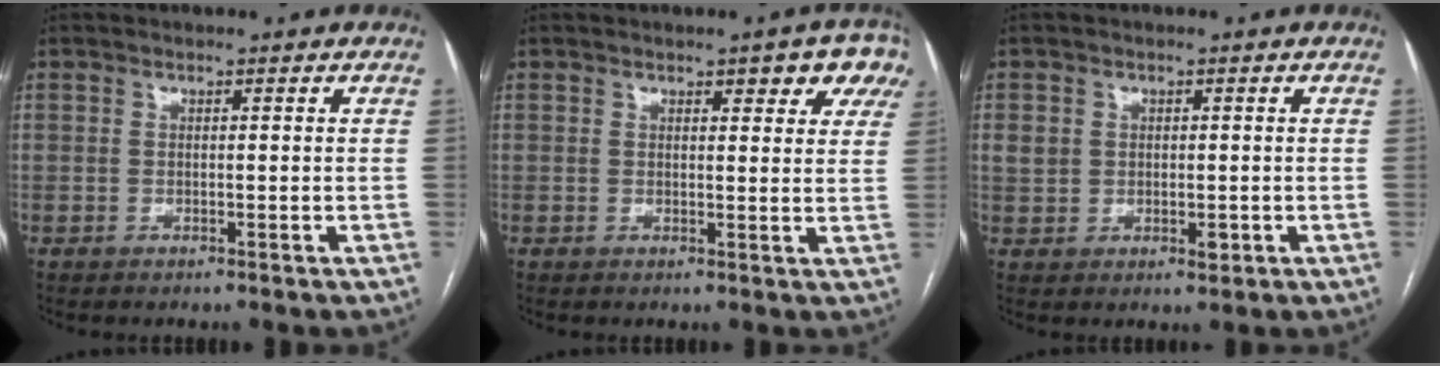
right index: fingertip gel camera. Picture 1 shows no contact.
{"total": 6.7, "force": [4.3, 2.3, 4.6], "torque": [-0.044, 0.006, 0.036]}
{"total": 3.8, "force": [0.1, 3.1, 2.1], "torque": [-0.037, 0.008, 0.012]}